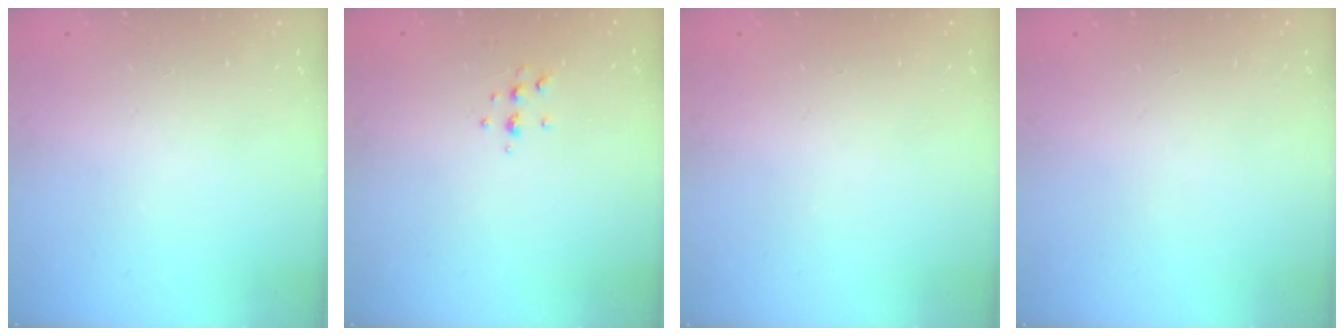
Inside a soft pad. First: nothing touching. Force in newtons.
{"total": 3.8, "press": 3.6, "slide": 1.1}
{"total": 0.0}
{"total": 0.0}